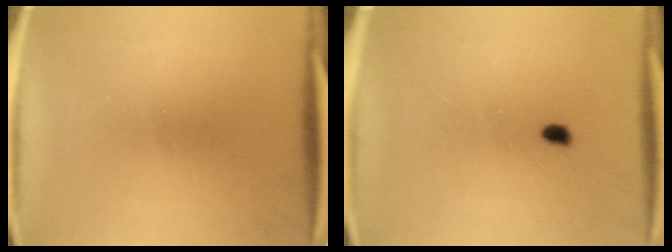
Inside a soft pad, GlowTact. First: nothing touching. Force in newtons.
{"total": 0.8}